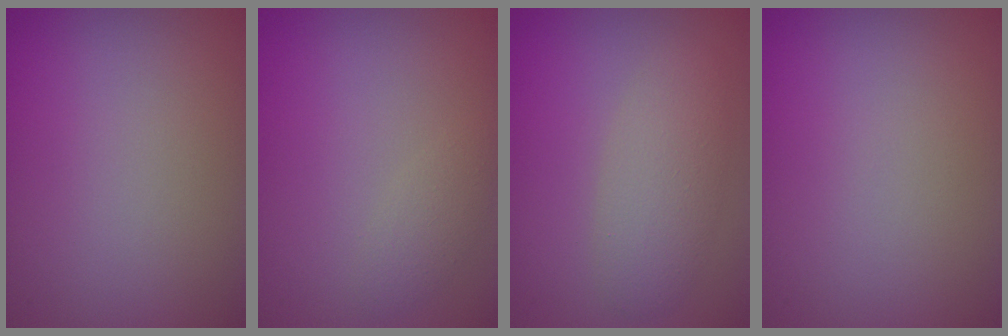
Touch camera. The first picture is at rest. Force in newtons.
{"total": 1.4, "press": 1.4, "slide": 0.1}
{"total": 3.3, "press": 3.3, "slide": 0.2}
{"total": 0.0}